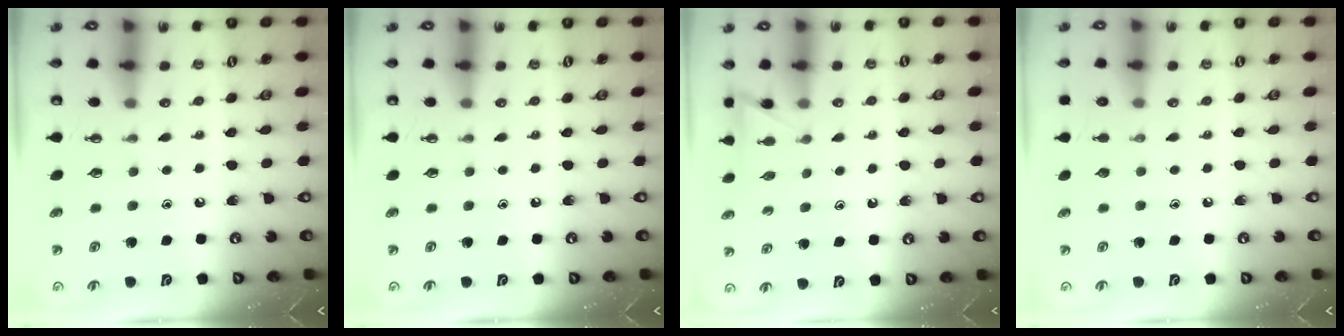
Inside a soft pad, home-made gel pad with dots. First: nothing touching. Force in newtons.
{"total": 0.0}
{"total": 4.5, "press": 4.5, "slide": 0.3}
{"total": 0.0}